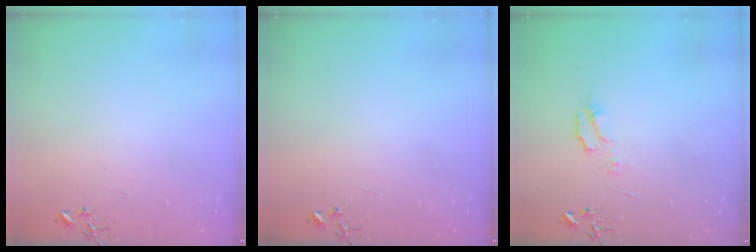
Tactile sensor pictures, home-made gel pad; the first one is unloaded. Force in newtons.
{"total": 0.0}
{"total": 5.1, "press": 5.0, "slide": 0.7}